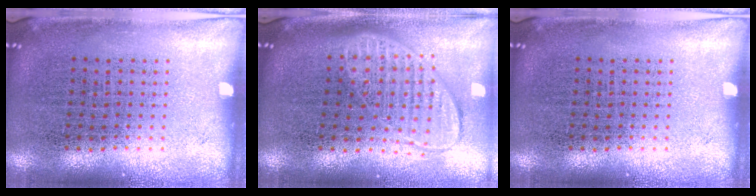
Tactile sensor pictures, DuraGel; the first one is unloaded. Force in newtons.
{"total": 2.0, "press": 1.5, "slide": 1.2}
{"total": 0.0}